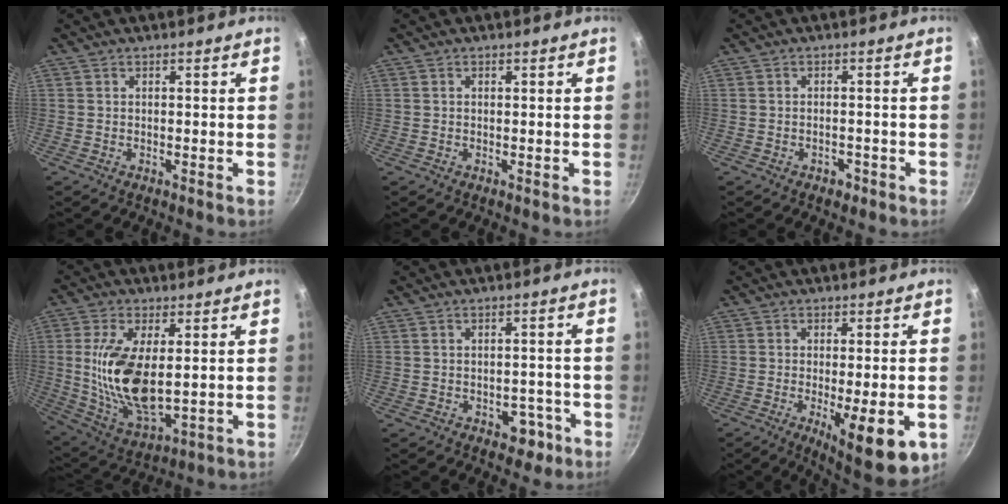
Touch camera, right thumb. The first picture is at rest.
{"total": 0.0}
{"total": 1.8, "force": [-1.1, 1.2, 0.7], "torque": [-0.005, 0.009, -0.014]}
{"total": 15.4, "force": [1.0, 7.0, 13.7], "torque": [-0.271, -0.023, 0.033]}
{"total": 4.3, "force": [-2.2, 2.9, 2.2], "torque": [-0.004, 0.022, -0.025]}
{"total": 12.9, "force": [-4.2, 4.0, 11.5], "torque": [-0.149, -0.014, -0.050]}